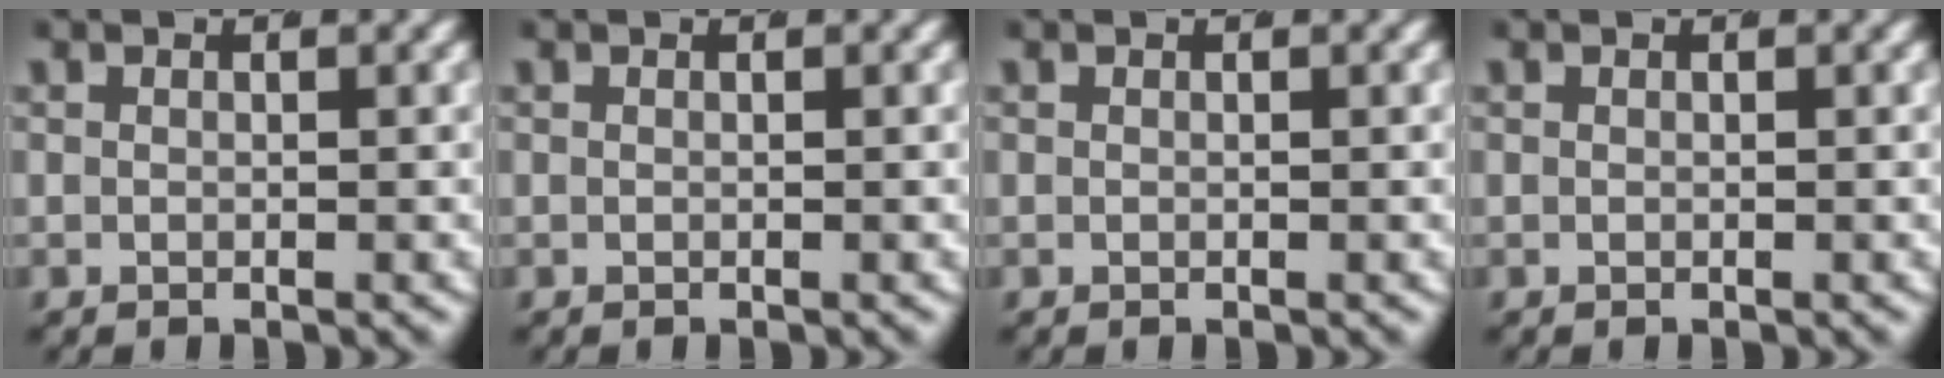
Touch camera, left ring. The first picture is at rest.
{"total": 0.0}
{"total": 0.0}
{"total": 0.0}